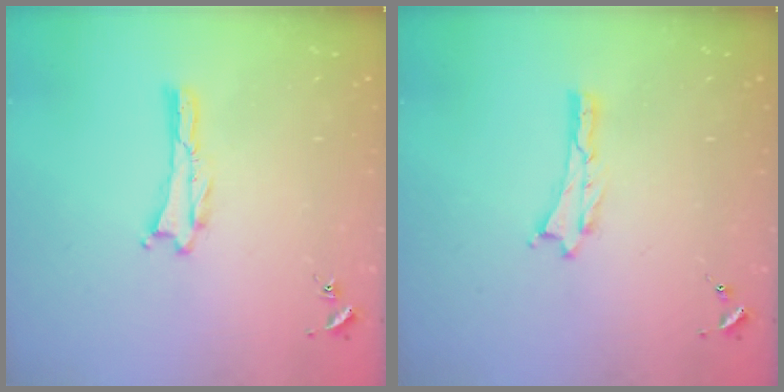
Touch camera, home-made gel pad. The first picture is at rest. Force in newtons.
{"total": 0.0}